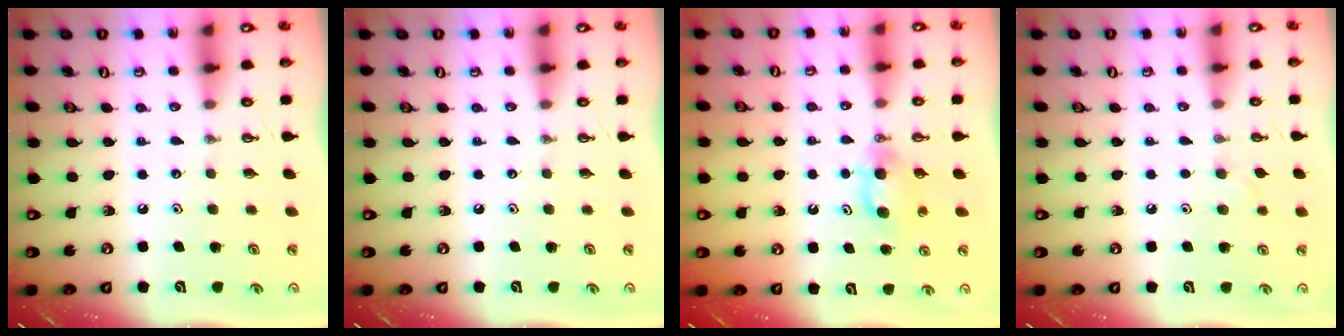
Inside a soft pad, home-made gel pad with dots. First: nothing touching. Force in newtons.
{"total": 0.0}
{"total": 5.2, "press": 5.1, "slide": 0.9}
{"total": 4.8, "press": 4.6, "slide": 1.4}